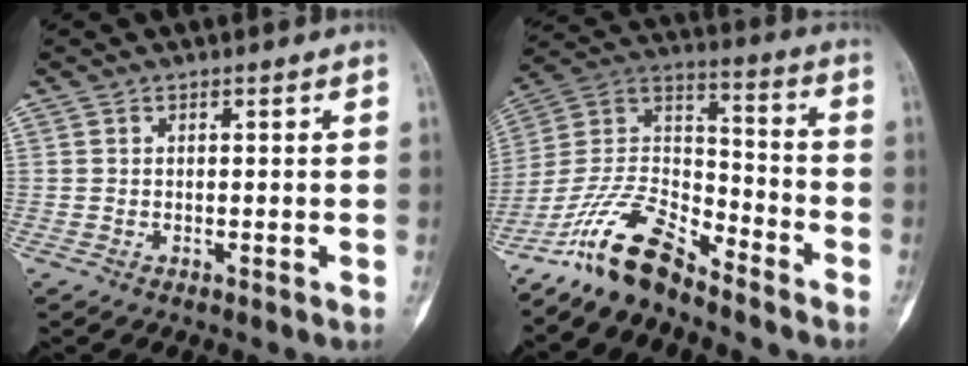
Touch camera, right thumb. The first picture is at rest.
{"total": 14.2, "force": [-11.6, 4.9, 6.7], "torque": [-0.115, 0.092, -0.228]}